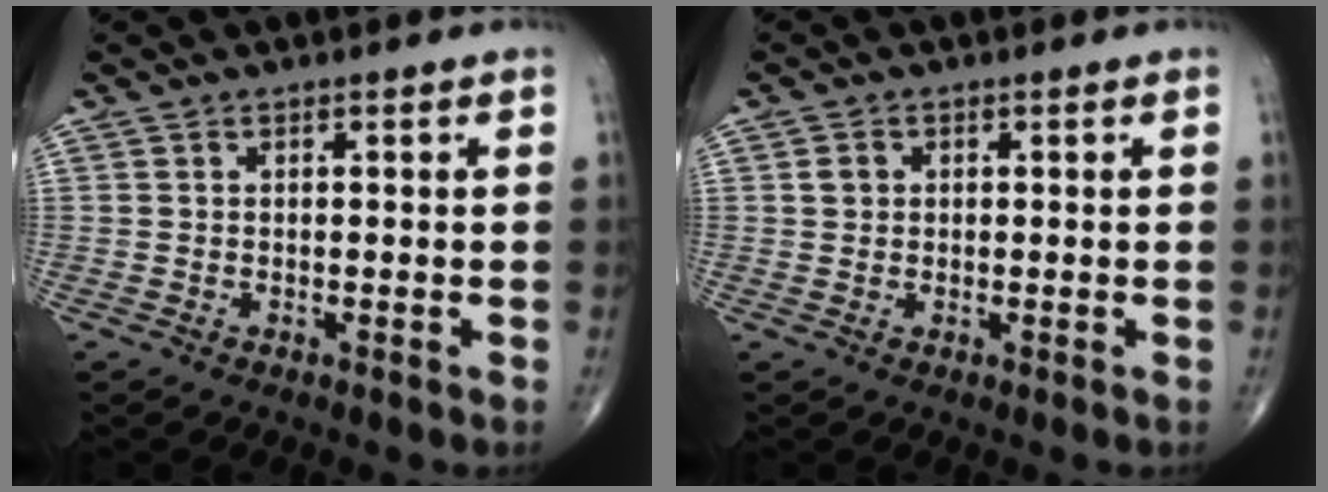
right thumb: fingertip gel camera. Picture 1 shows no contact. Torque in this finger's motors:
{"motor_torque": [0.29, 0.65, 0.25, 0.07, 0.00]}